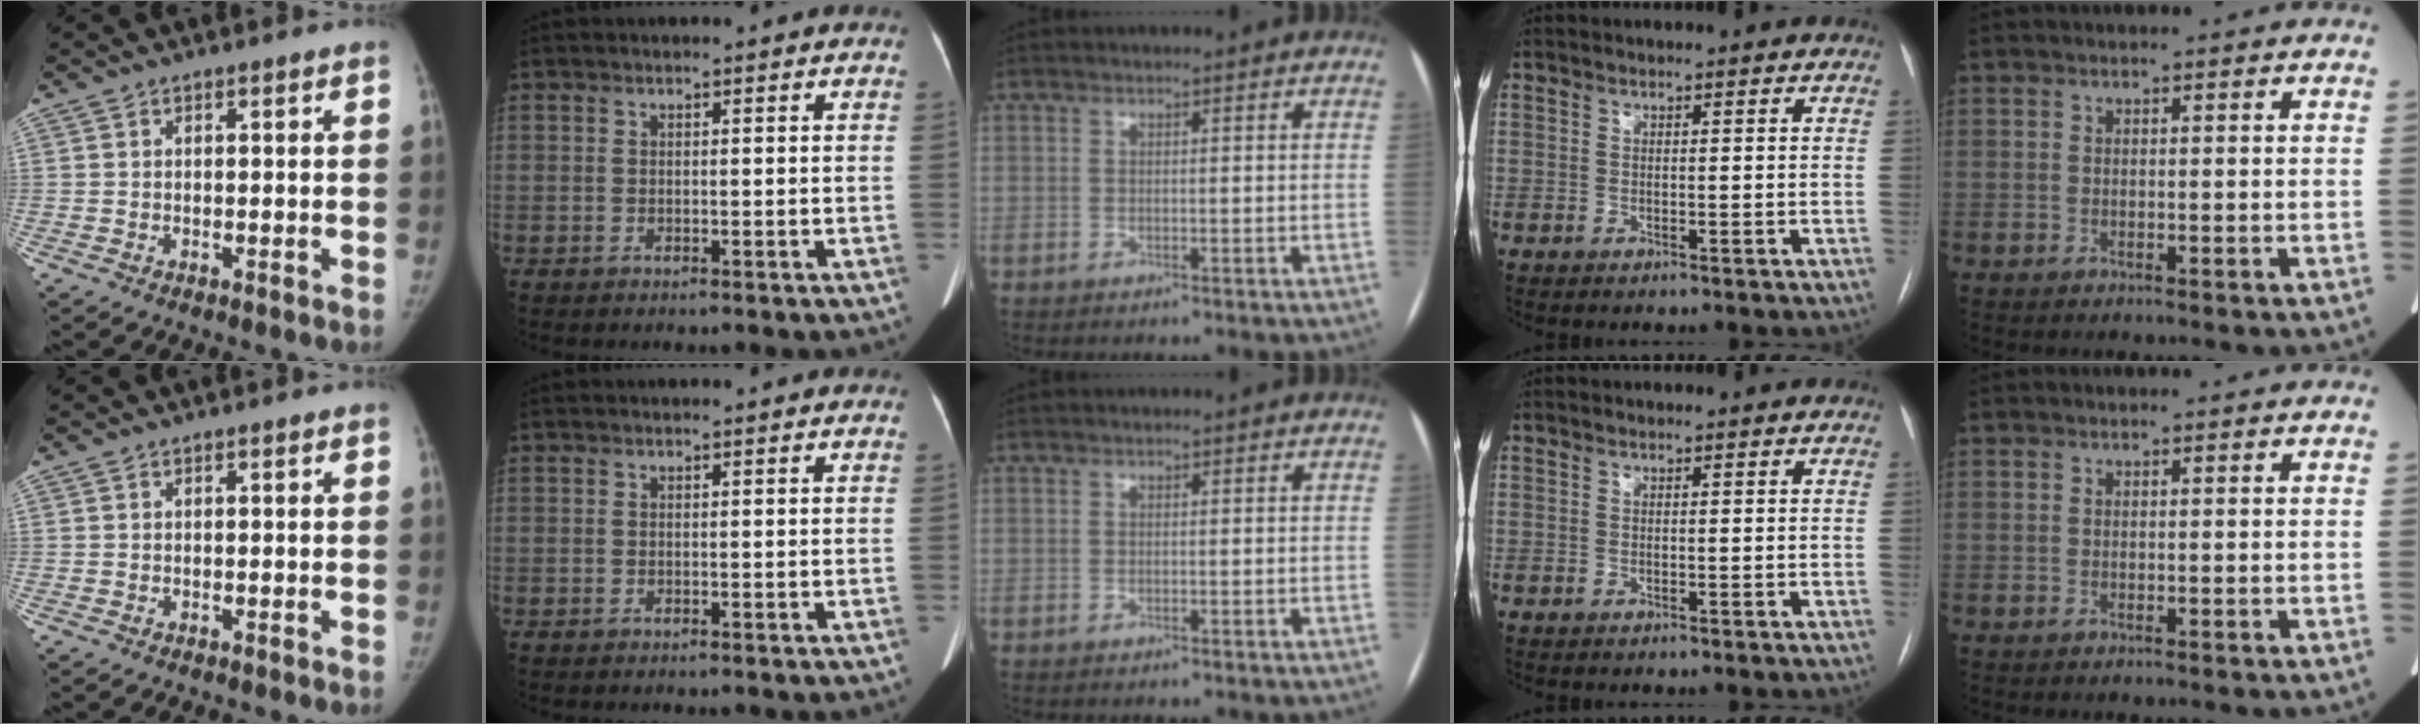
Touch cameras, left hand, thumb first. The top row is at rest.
{}